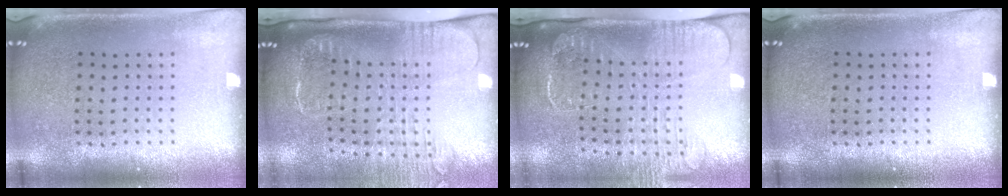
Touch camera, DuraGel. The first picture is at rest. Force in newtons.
{"total": 2.7, "press": 2.1, "slide": 1.7}
{"total": 2.6, "press": 2.1, "slide": 1.6}
{"total": 0.0}